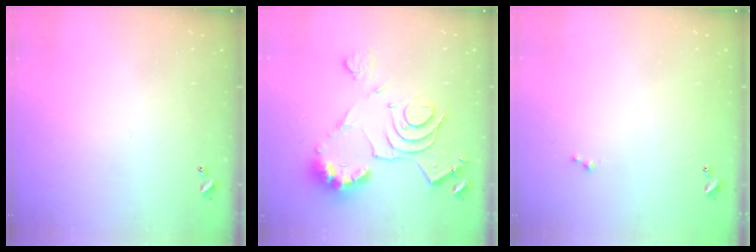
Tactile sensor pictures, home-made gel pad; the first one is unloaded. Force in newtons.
{"total": 13.4, "press": 13.3, "slide": 1.5}
{"total": 1.2, "press": 1.2, "slide": 0.2}